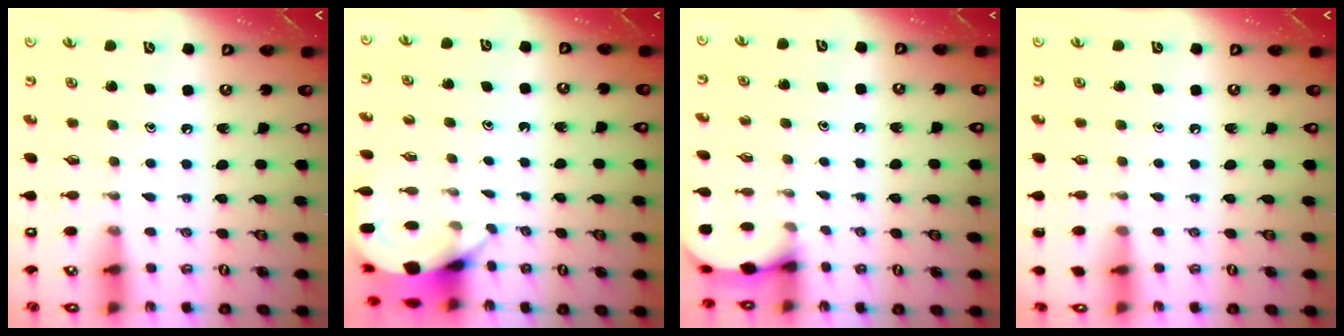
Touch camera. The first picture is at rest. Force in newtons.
{"total": 3.8, "press": 3.8, "slide": 0.3}
{"total": 2.6, "press": 2.6, "slide": 0.2}
{"total": 0.0}